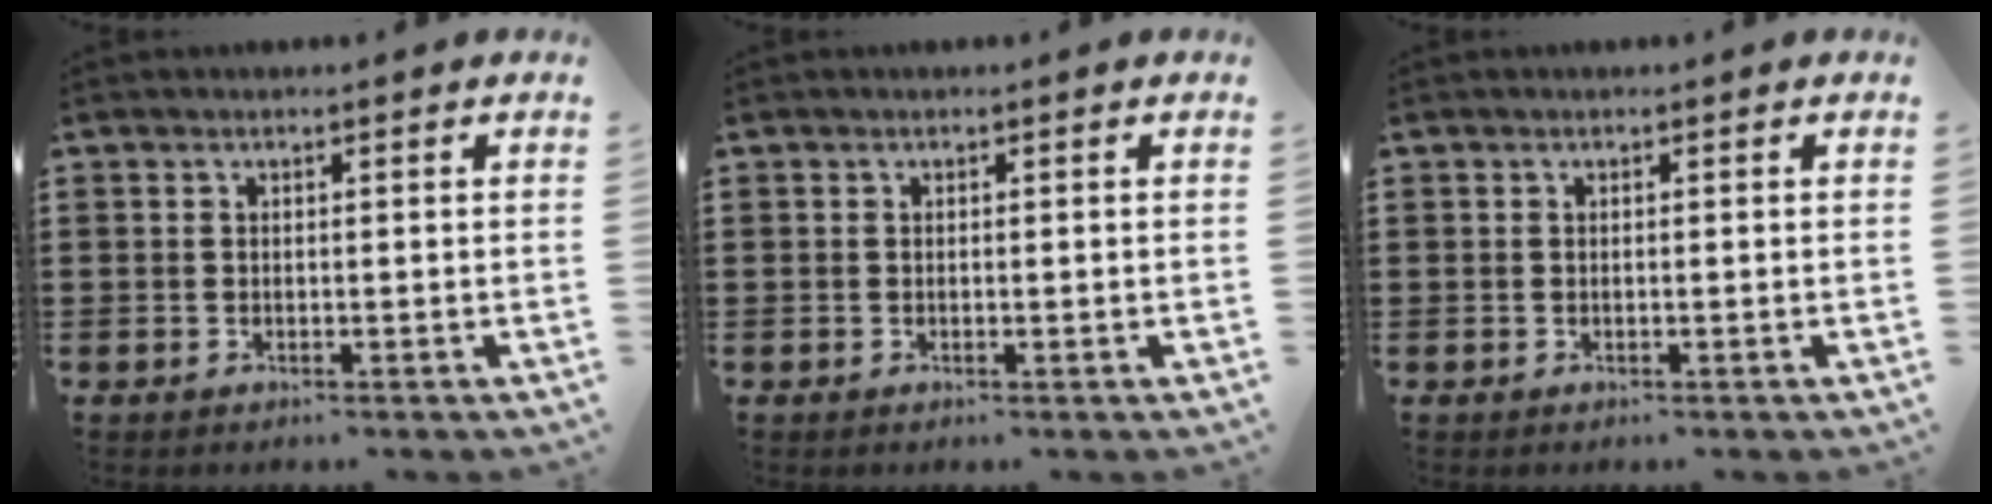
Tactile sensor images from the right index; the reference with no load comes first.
{"total": 0.0}
{"total": 0.0}